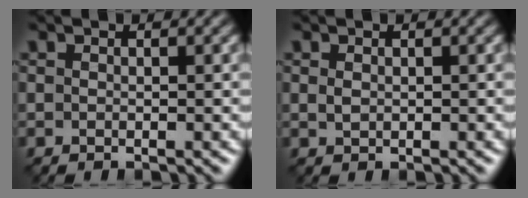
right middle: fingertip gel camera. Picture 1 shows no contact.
{"total": 0.7, "force": [0.2, 0.5, 0.4], "torque": [-0.012, -0.001, 0.006]}